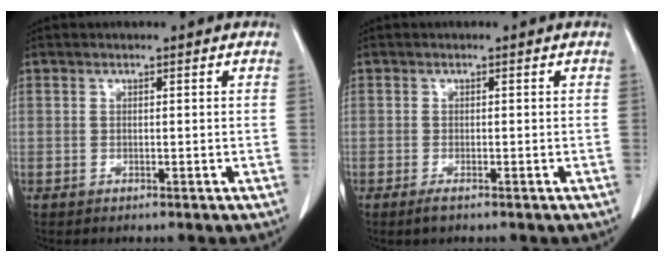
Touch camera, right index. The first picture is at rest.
{"total": 1.3, "force": [-1.0, 0.2, 0.8], "torque": [-0.021, -0.004, -0.016]}